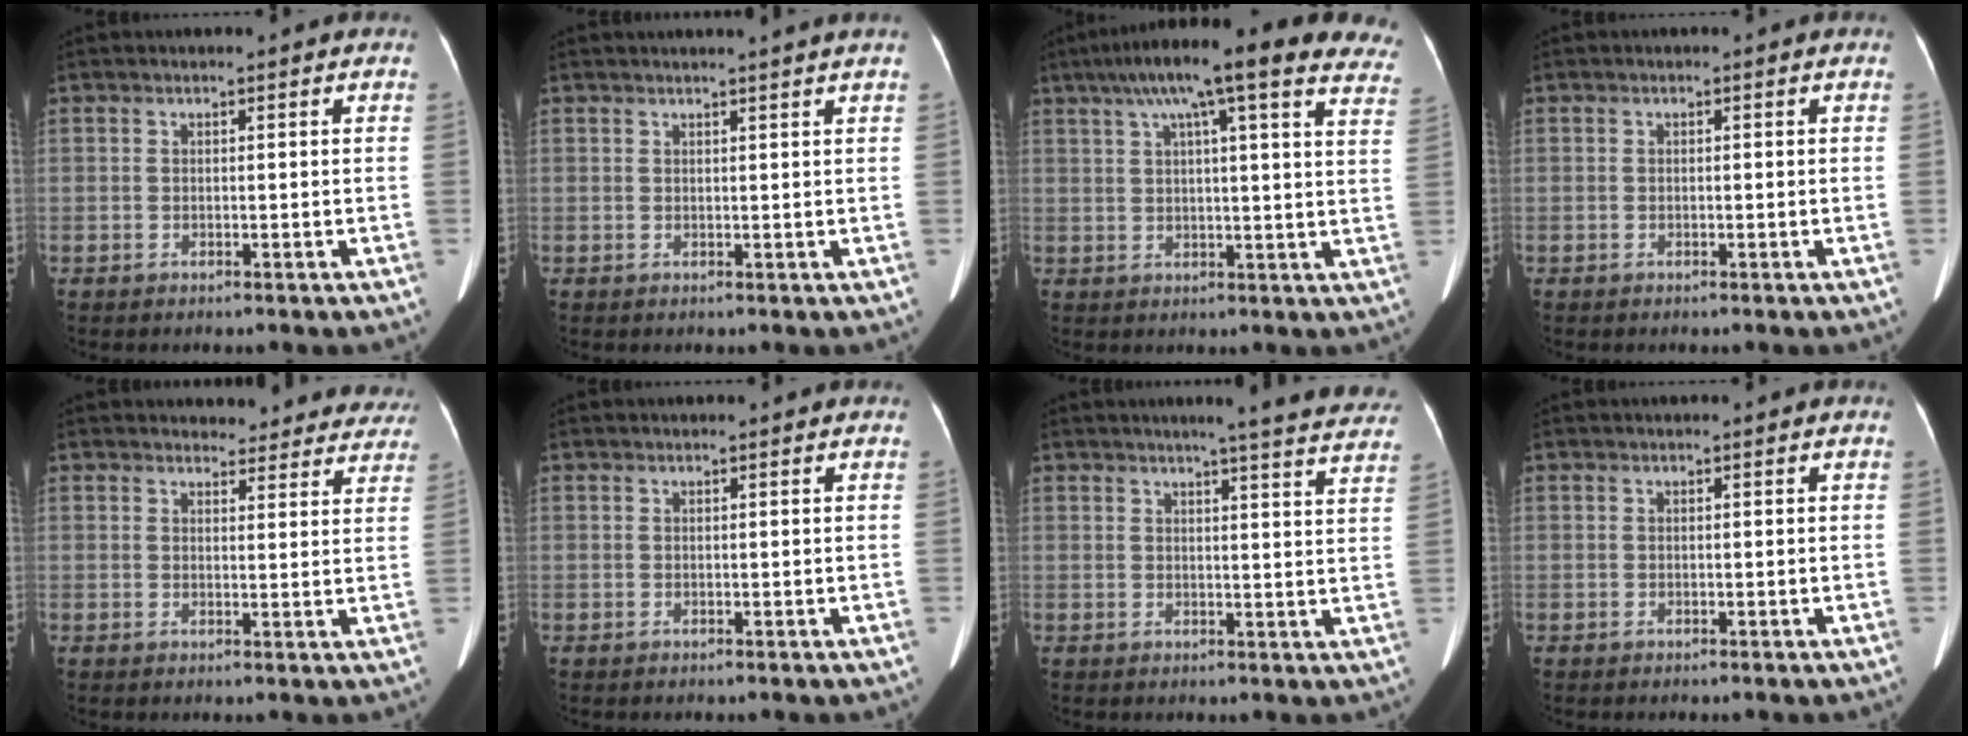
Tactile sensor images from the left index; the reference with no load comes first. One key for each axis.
{"total": 3.7, "fx": 3.3, "fy": -1.0, "fz": 1.4, "tx": -0.018, "ty": 0.008, "tz": 0.034}
{"total": 24.3, "fx": 18.2, "fy": 3.7, "fz": 15.7, "tx": -0.223, "ty": 0.039, "tz": 0.220}
{"total": 0.0}
{"total": 12.8, "fx": 12.0, "fy": 4.1, "fz": 1.2, "tx": 0.029, "ty": -0.017, "tz": 0.112}
{"total": 0.7, "fx": 0.6, "fy": 0.1, "fz": 0.2, "tx": -0.007, "ty": 0.011, "tz": 0.012}
{"total": 14.4, "fx": 13.1, "fy": 0.4, "fz": 6.0, "tx": -0.062, "ty": -0.037, "tz": 0.135}
{"total": 0.0}